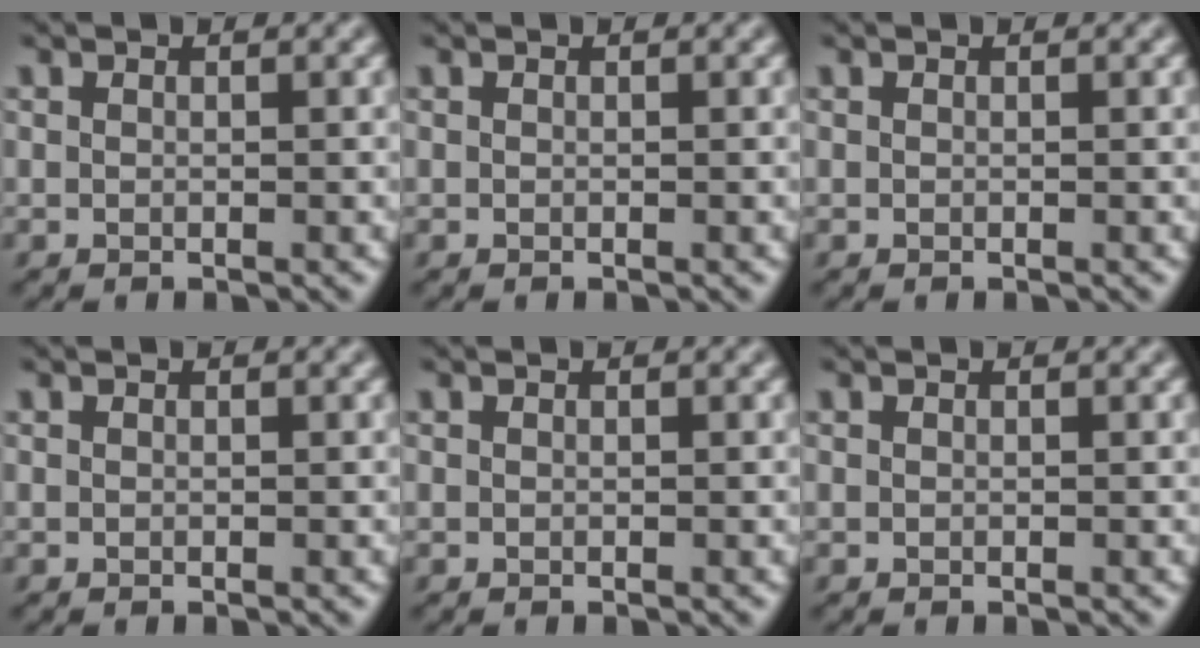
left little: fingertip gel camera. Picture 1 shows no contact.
{"total": 0.0}
{"total": 0.0}
{"total": 0.0}
{"total": 0.0}
{"total": 0.0}